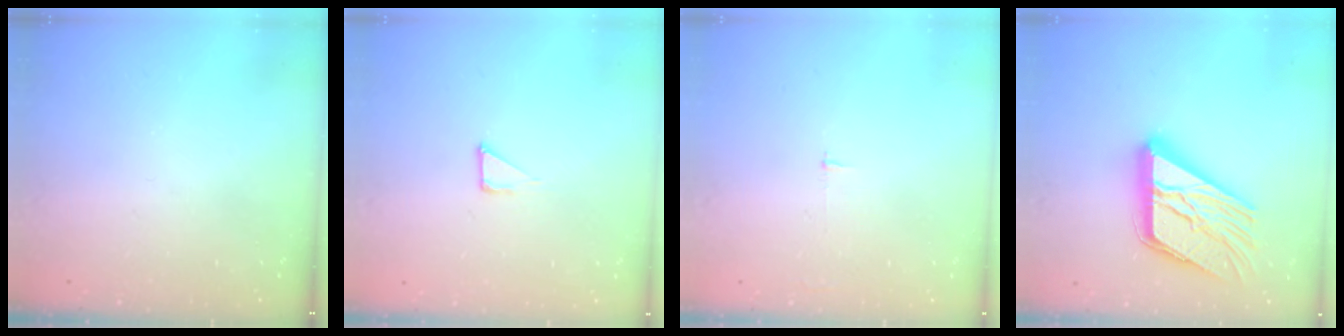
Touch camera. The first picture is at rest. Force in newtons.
{"total": 2.3, "press": 2.3, "slide": 0.1}
{"total": 2.5, "press": 2.5, "slide": 0.2}
{"total": 22.9, "press": 22.8, "slide": 2.3}